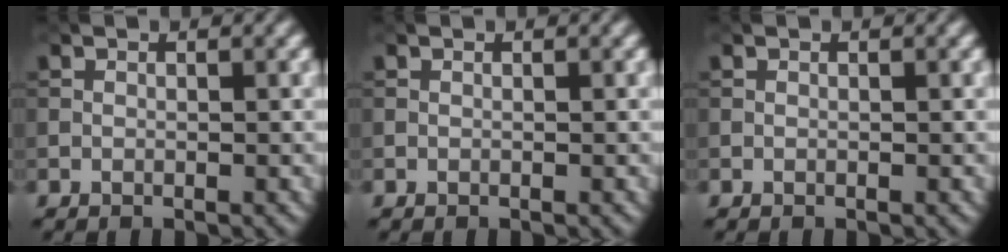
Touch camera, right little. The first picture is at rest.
{"total": 0.0}
{"total": 0.0}